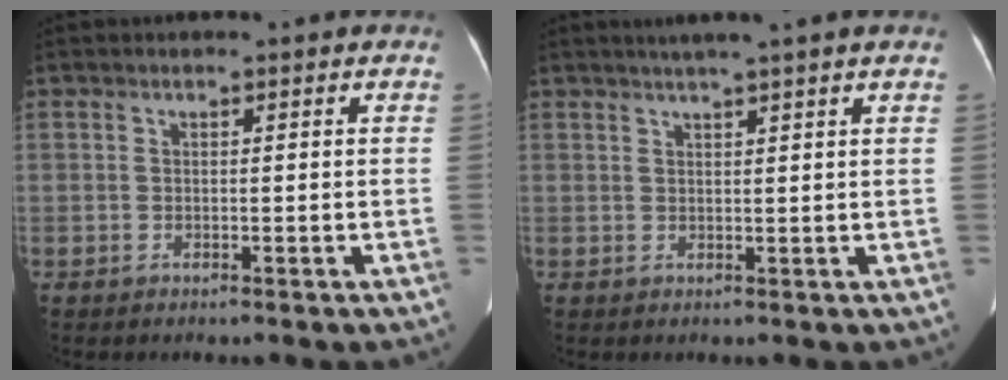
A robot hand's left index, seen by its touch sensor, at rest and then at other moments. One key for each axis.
{"total": 4.4, "fx": 3.5, "fy": -0.9, "fz": 2.5, "tx": -0.036, "ty": 0.016, "tz": 0.054}